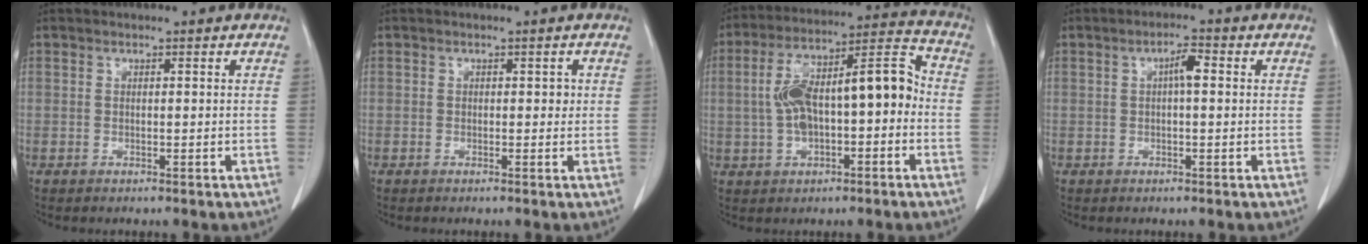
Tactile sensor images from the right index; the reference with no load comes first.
{"total": 1.0, "force": [0.1, 0.7, 0.8], "torque": [-0.006, 0.007, 0.000]}
{"total": 14.6, "force": [-1.0, 5.0, 13.7], "torque": [-0.241, 0.051, -0.011]}
{"total": 2.9, "force": [0.4, 0.6, 2.8], "torque": [-0.048, 0.006, 0.006]}